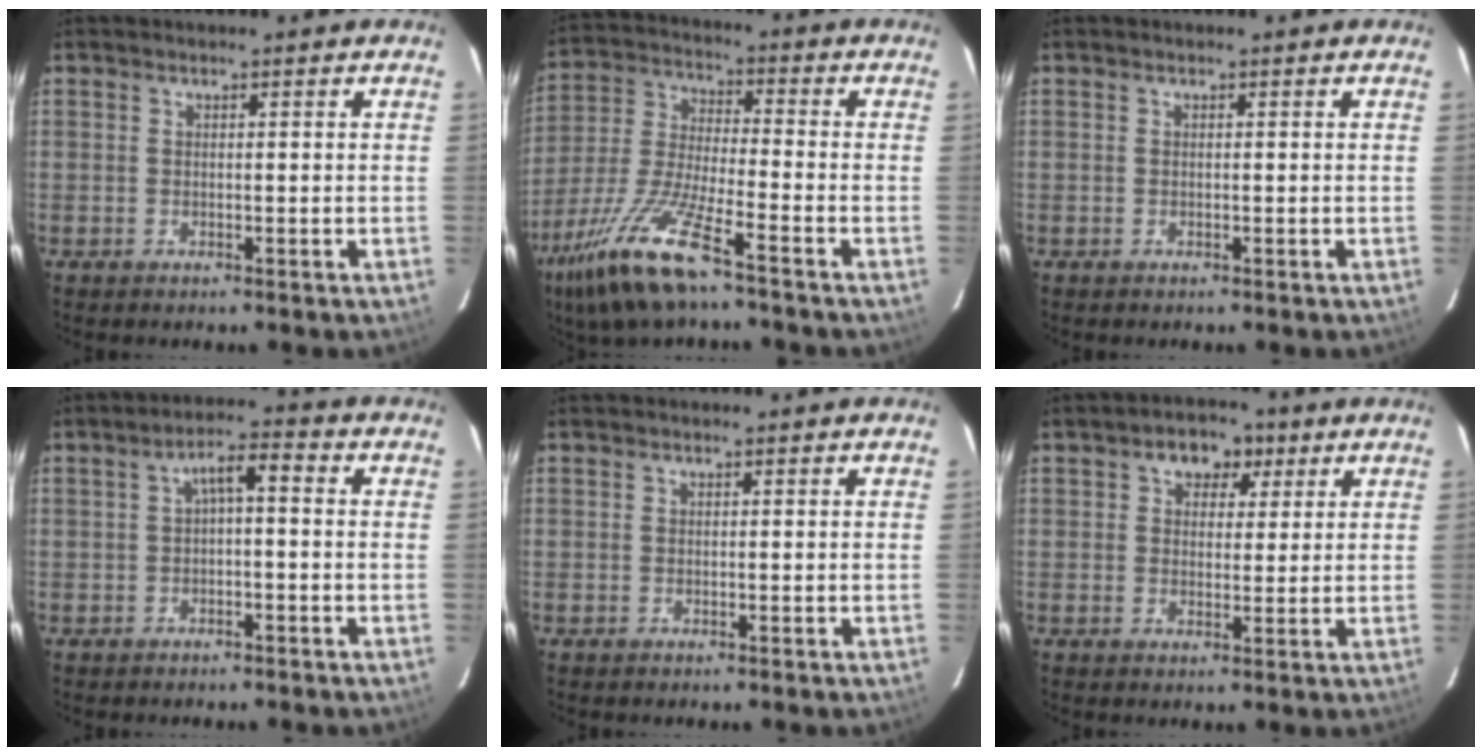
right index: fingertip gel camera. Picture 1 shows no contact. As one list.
[{"total": 14.9, "force": [-9.6, 2.8, 11.1], "torque": [-0.247, -0.024, -0.193]}, {"total": 0.0}, {"total": 4.1, "force": [-0.4, 1.2, 3.9], "torque": [-0.071, 0.015, -0.004]}, {"total": 0.0}, {"total": 6.1, "force": [2.8, 4.4, 3.1], "torque": [-0.044, 0.018, 0.038]}]